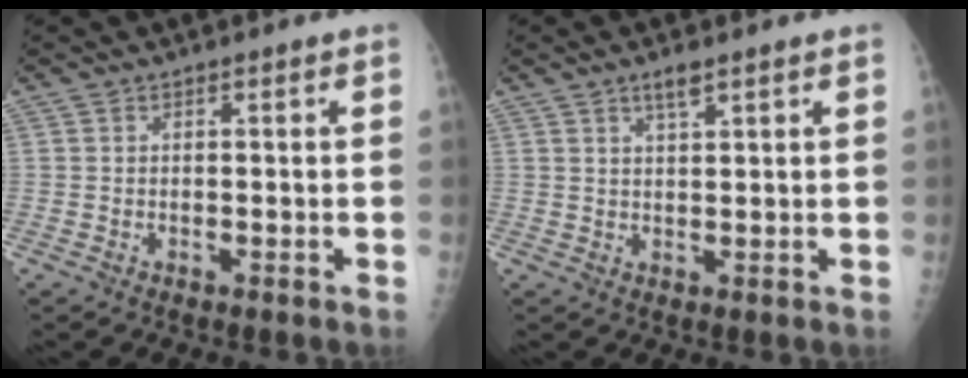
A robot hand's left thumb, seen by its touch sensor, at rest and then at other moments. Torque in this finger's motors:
{"motor_torque": [0.65, 0.35, 0.45, -0.12, 0.02]}